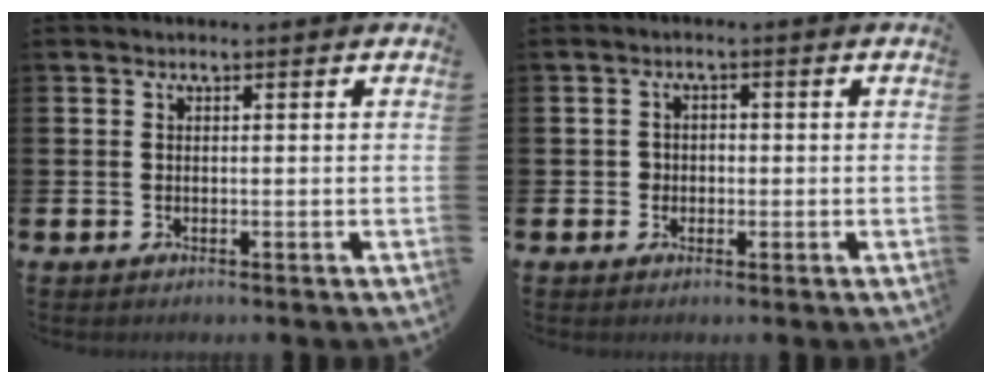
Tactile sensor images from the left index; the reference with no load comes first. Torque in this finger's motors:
{"motor_torque": [-0.11, -0.02, -0.03, -0.01]}